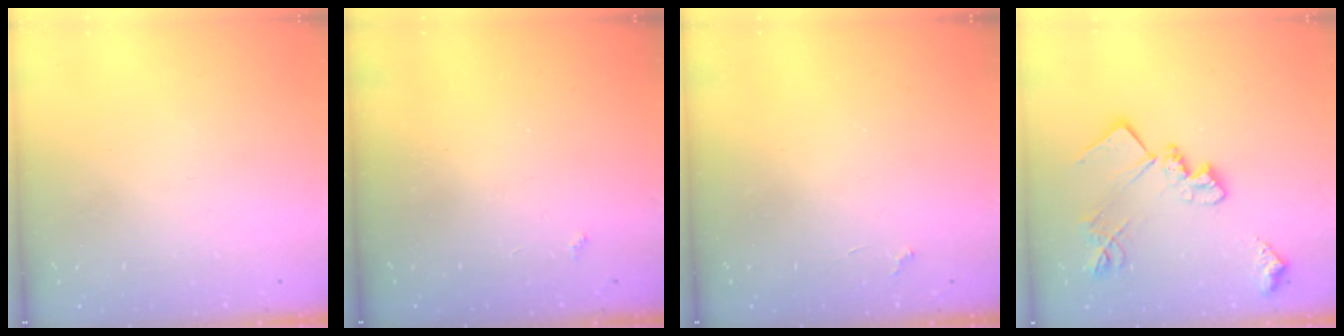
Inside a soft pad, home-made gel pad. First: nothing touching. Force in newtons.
{"total": 2.1, "press": 2.0, "slide": 0.4}
{"total": 2.0, "press": 1.9, "slide": 0.4}
{"total": 19.3, "press": 19.2, "slide": 1.0}